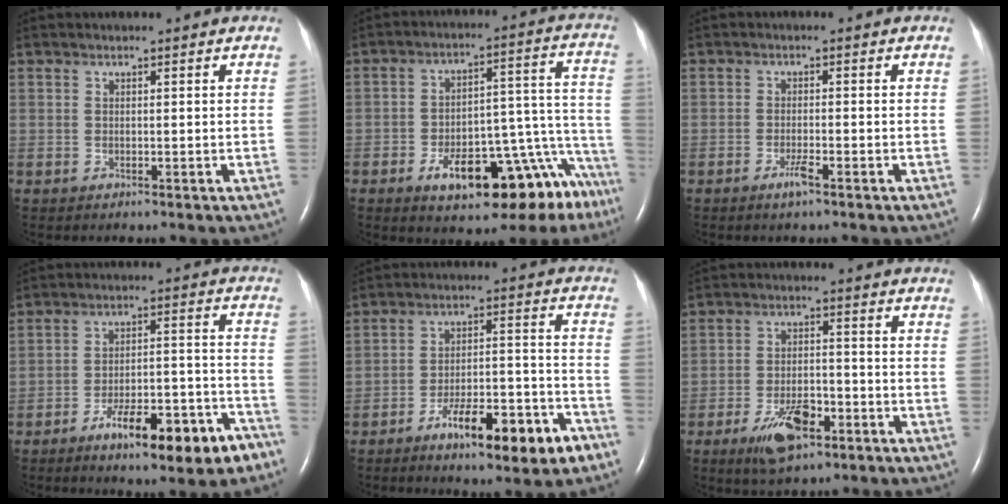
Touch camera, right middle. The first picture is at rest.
{"total": 19.7, "force": [-13.6, 6.0, 12.9], "torque": [-0.077, 0.060, -0.181]}
{"total": 2.2, "force": [-1.4, 0.1, 1.6], "torque": [-0.035, -0.002, -0.027]}
{"total": 13.3, "force": [-8.4, 3.3, 9.8], "torque": [-0.138, 0.020, -0.119]}
{"total": 12.8, "force": [-7.7, 2.9, 9.8], "torque": [-0.148, 0.014, -0.110]}
{"total": 7.6, "force": [-4.3, 2.9, 5.6], "torque": [-0.108, -0.005, -0.071]}